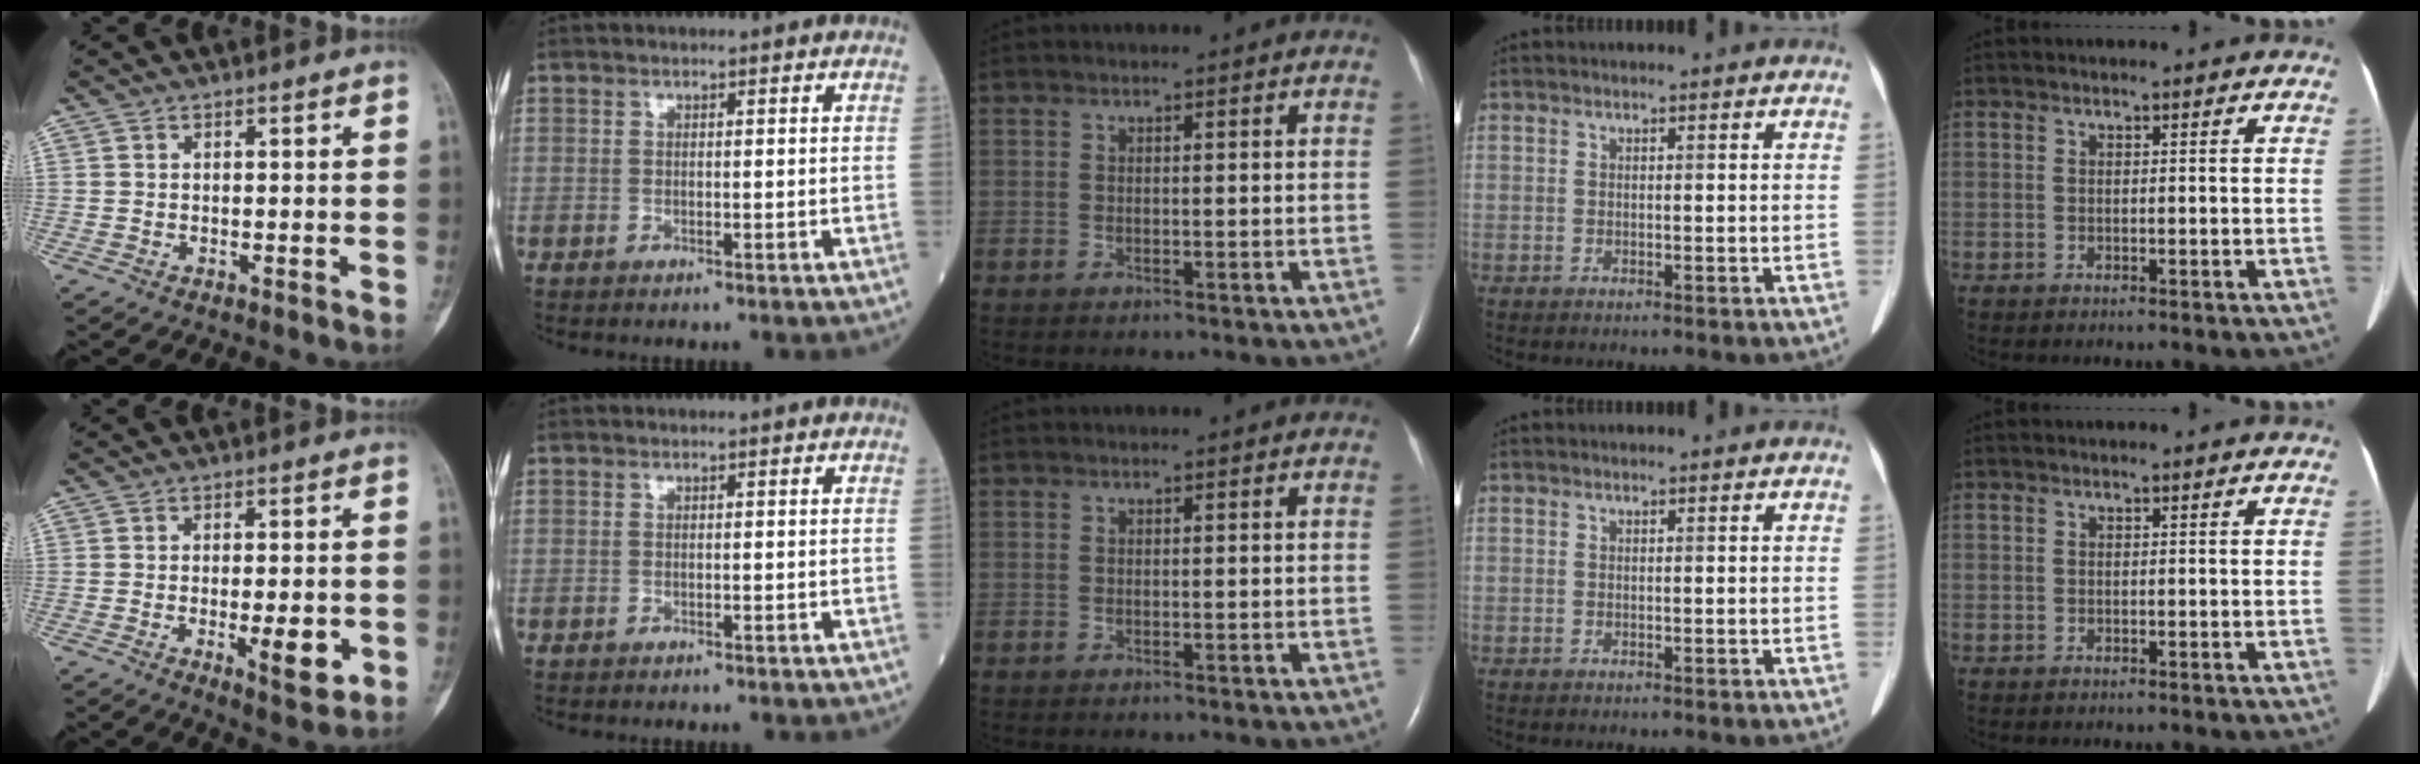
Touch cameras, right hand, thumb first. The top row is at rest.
{"thumb": {"total": 7.2, "force": [-1.8, 2.5, 6.5], "torque": [-0.089, -0.009, -0.020]}, "index": {"total": 0.6, "force": [-0.5, 0.2, 0.2], "torque": [-0.005, 0.000, -0.009]}}